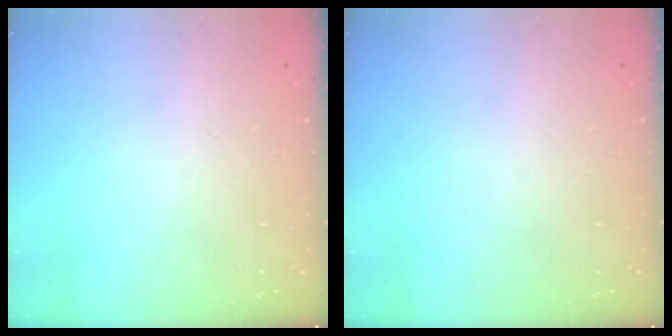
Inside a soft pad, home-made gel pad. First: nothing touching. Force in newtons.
{"total": 0.0}